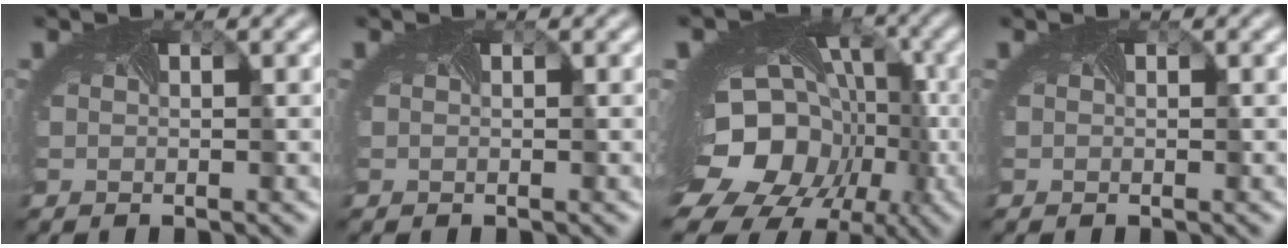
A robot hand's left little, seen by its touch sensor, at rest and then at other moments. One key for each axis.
{"total": 0.0}
{"total": 20.6, "fx": -6.7, "fy": 15.4, "fz": 11.9, "tx": -0.174, "ty": -0.056, "tz": -0.117}
{"total": 0.0}